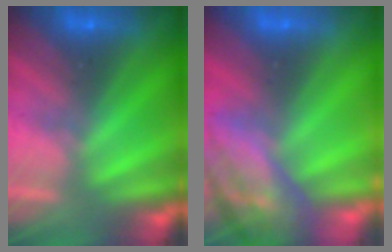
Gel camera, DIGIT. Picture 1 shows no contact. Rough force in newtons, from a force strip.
{"total": 7.4}